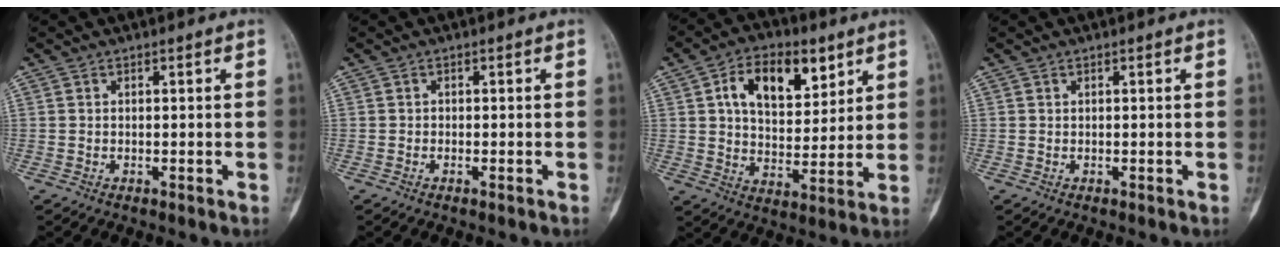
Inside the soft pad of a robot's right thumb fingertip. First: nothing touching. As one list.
[{"total": 0.5, "force": [-0.4, 0.1, 0.3], "torque": [-0.008, 0.002, -0.007]}, {"total": 14.1, "force": [6.0, 8.4, 9.6], "torque": [-0.117, -0.016, 0.103]}, {"total": 0.0}]